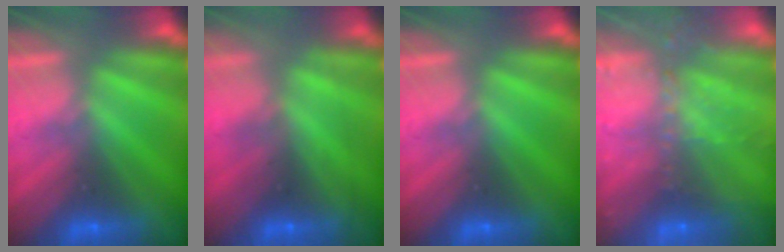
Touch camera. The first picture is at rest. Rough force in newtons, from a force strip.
{"total": 2.2}
{"total": 0.0}
{"total": 6.7}